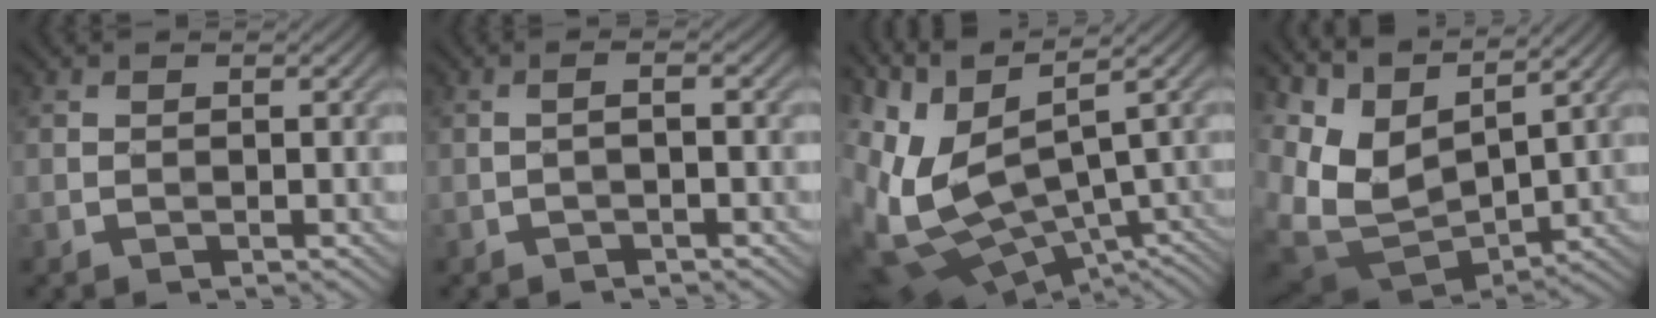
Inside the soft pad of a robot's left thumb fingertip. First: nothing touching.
{"total": 1.4, "force": [-0.4, 0.3, 1.4], "torque": [-0.019, 0.012, -0.014]}
{"total": 13.6, "force": [-0.9, 6.3, 12.0], "torque": [-0.289, -0.025, 0.028]}
{"total": 9.3, "force": [4.0, 5.0, 6.7], "torque": [-0.165, -0.007, 0.092]}